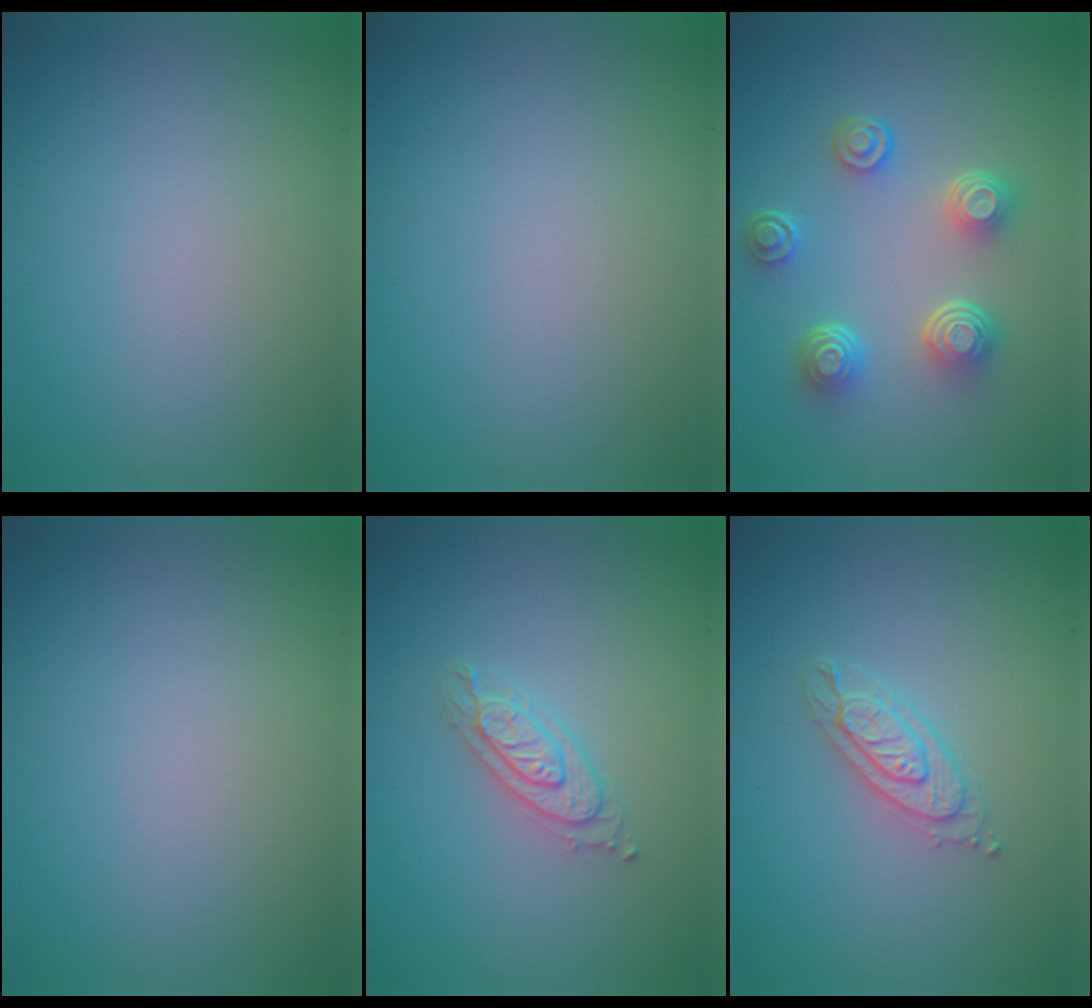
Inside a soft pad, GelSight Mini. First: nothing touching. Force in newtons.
{"total": 0.0}
{"total": 4.9, "press": 3.5, "slide": 3.4}
{"total": 0.0}
{"total": 2.2, "press": 2.1, "slide": 0.5}
{"total": 2.2, "press": 2.1, "slide": 0.4}